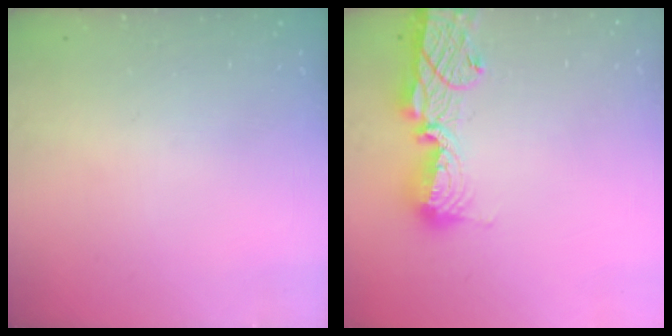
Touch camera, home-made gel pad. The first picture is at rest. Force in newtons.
{"total": 13.6, "press": 13.5, "slide": 1.0}